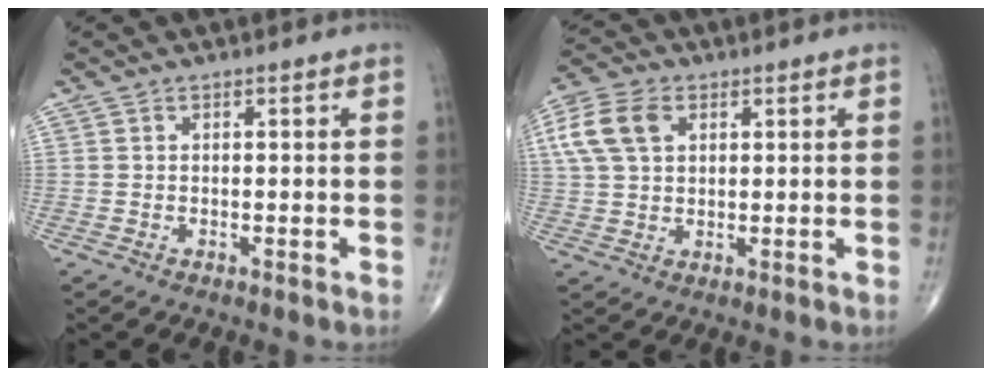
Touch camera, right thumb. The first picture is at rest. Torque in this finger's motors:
{"motor_torque": [0.29, 2.13, 0.92, 0.24, 0.13]}